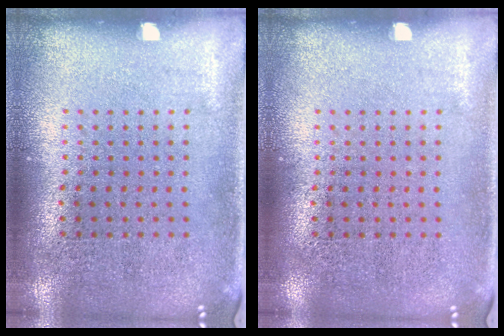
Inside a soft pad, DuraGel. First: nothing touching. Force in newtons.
{"total": 0.0}